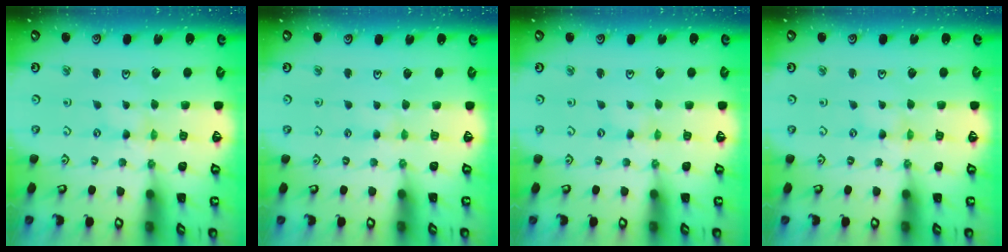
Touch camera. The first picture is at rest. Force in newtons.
{"total": 2.1, "press": 2.0, "slide": 0.4}
{"total": 0.0}
{"total": 0.0}